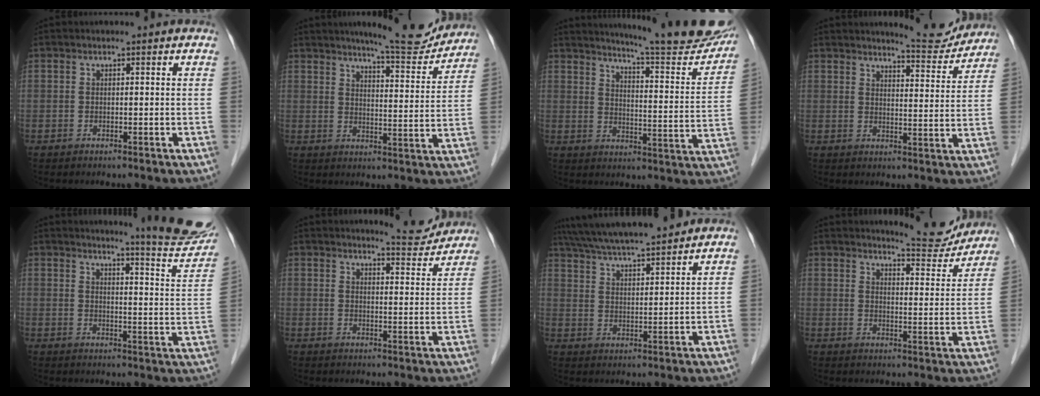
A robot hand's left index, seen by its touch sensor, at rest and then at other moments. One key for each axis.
{"total": 11.3, "fx": 10.6, "fy": 1.0, "fz": 3.9, "tx": -0.051, "ty": -0.017, "tz": 0.135}
{"total": 20.5, "fx": 18.8, "fy": 1.4, "fz": 8.1, "tx": -0.109, "ty": -0.074, "tz": 0.230}
{"total": 7.9, "fx": 7.7, "fy": 0.8, "fz": 1.3, "tx": -0.017, "ty": -0.021, "tz": 0.094}
{"total": 12.8, "fx": 12.3, "fy": -0.9, "fz": 3.6, "tx": -0.041, "ty": -0.080, "tz": 0.133}
{"total": 6.3, "fx": 6.2, "fy": 0.6, "fz": 0.9, "tx": -0.015, "ty": -0.018, "tz": 0.073}
{"total": 14.9, "fx": 13.2, "fy": 1.0, "fz": 6.7, "tx": -0.122, "ty": 0.026, "tz": 0.214}
{"total": 9.3, "fx": 9.1, "fy": 1.0, "fz": 1.5, "tx": -0.016, "ty": -0.024, "tz": 0.113}